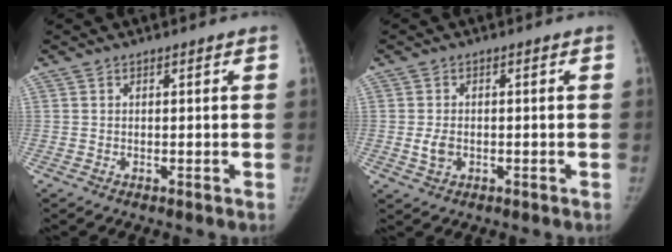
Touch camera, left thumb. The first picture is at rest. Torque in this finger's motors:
{"motor_torque": [-0.06, 0.06, 0.52, -0.19, 0.01]}